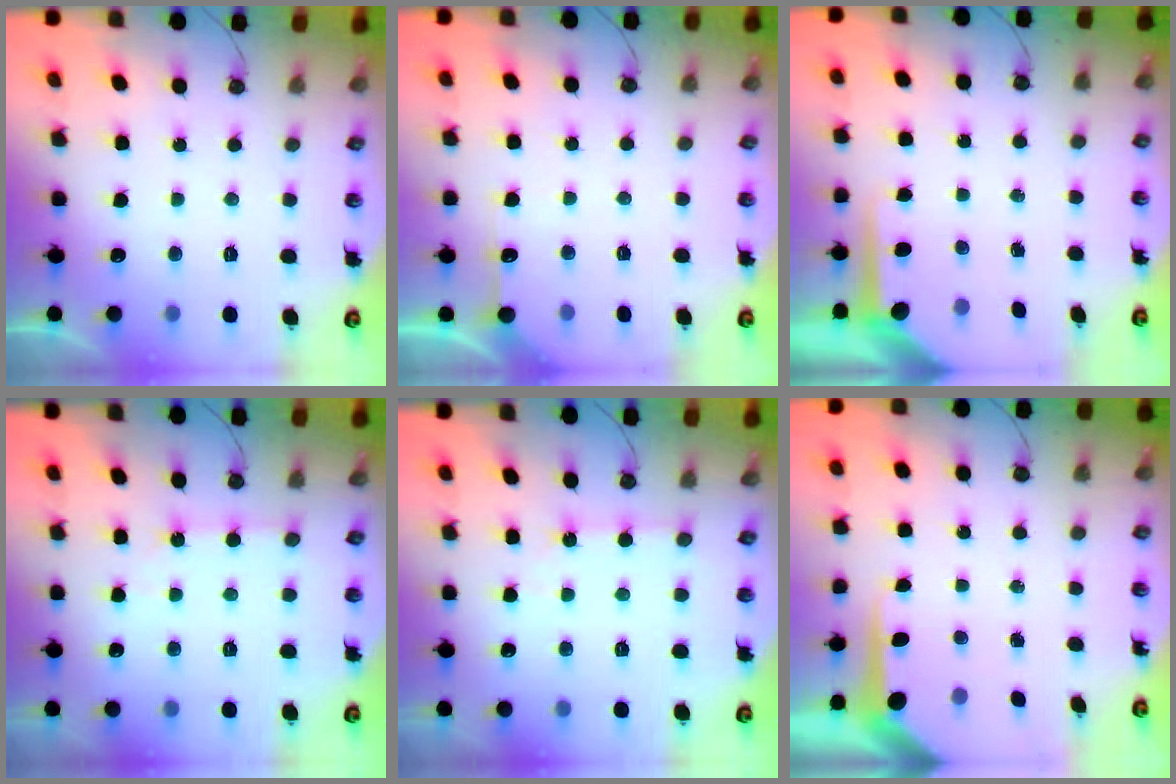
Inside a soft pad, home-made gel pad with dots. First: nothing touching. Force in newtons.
{"total": 5.8, "press": 5.7, "slide": 0.5}
{"total": 7.8, "press": 7.7, "slide": 0.8}
{"total": 1.7, "press": 1.7, "slide": 0.1}
{"total": 1.7, "press": 1.7, "slide": 0.1}
{"total": 7.8, "press": 7.7, "slide": 0.8}